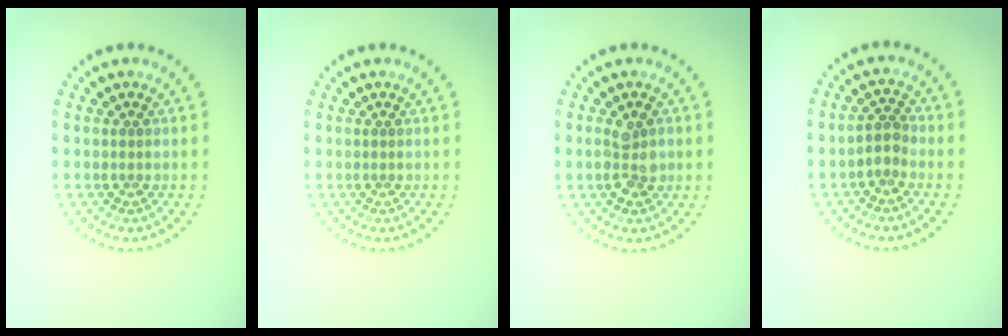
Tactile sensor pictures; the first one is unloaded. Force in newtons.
{"total": 0.0}
{"total": 2.4, "press": 2.4, "slide": 0.2}
{"total": 1.7, "press": 1.4, "slide": 0.9}